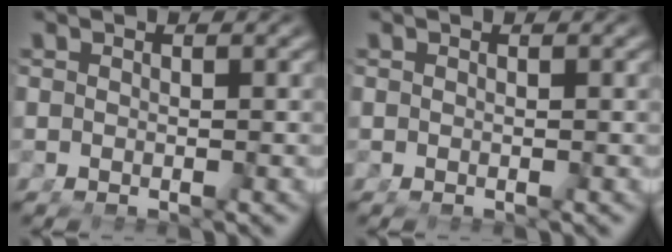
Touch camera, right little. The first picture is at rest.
{"total": 0.0}